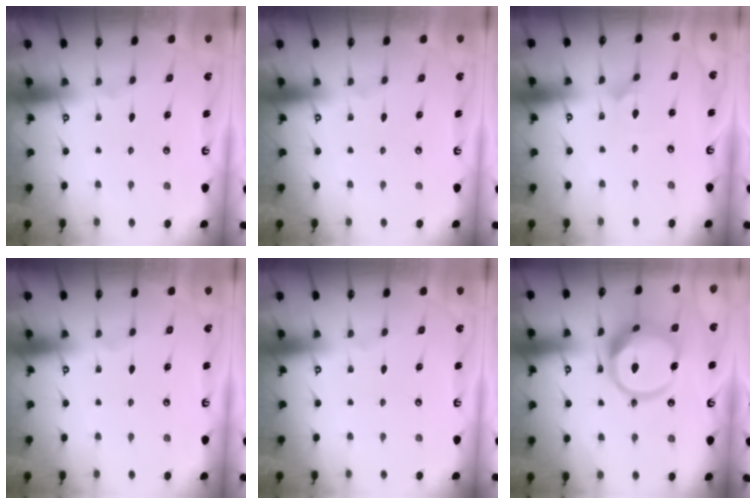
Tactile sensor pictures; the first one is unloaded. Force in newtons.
{"total": 0.0}
{"total": 1.6, "press": 1.6, "slide": 0.0}
{"total": 0.0}
{"total": 0.0}
{"total": 17.1, "press": 17.0, "slide": 2.1}